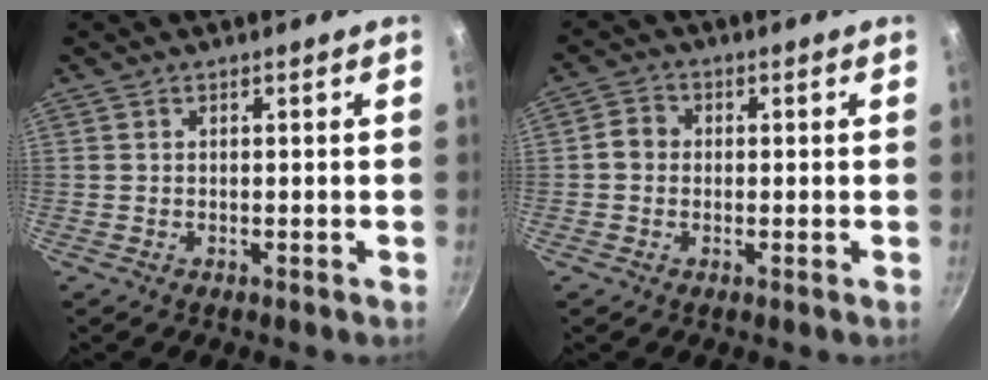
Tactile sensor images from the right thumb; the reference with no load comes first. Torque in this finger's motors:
{"motor_torque": [0.72, 0.66, 0.63, -0.50, -0.01]}